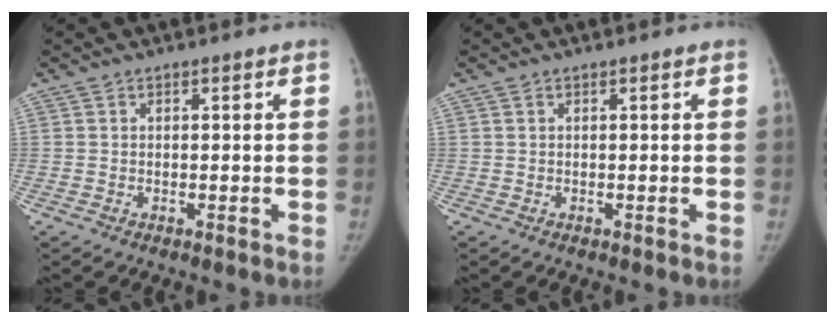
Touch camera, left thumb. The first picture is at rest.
{"total": 0.0}